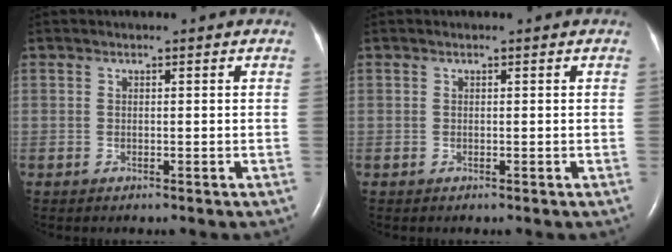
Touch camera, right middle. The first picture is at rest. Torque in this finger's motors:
{"motor_torque": [-0.05, 0.10, 0.00, 0.00]}